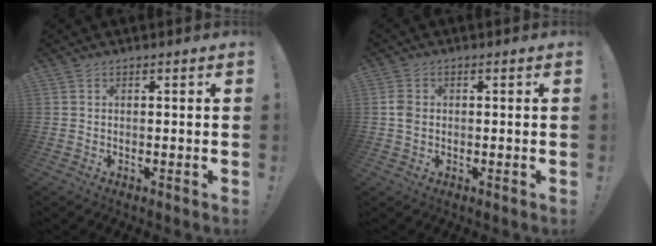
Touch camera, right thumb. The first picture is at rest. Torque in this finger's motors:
{"motor_torque": [-0.13, 0.08, 0.45, -0.13, 0.22]}